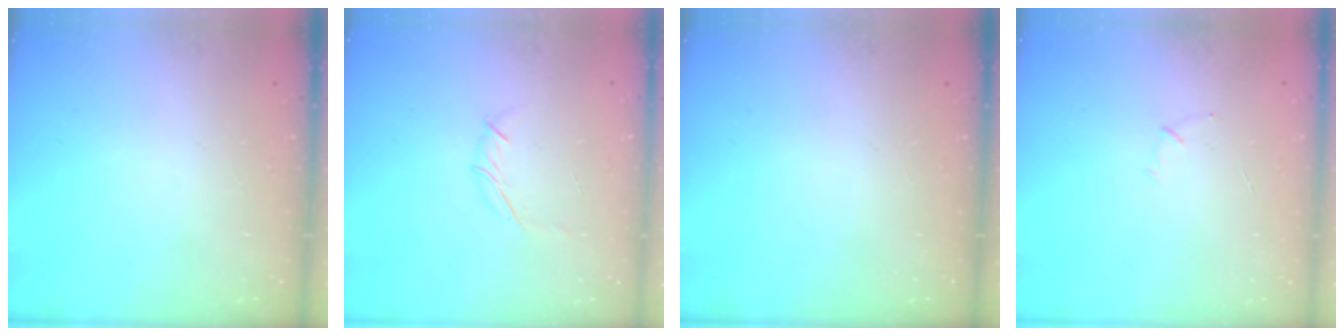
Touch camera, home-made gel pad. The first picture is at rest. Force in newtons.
{"total": 3.8, "press": 3.7, "slide": 0.8}
{"total": 0.0}
{"total": 4.1, "press": 3.9, "slide": 1.0}